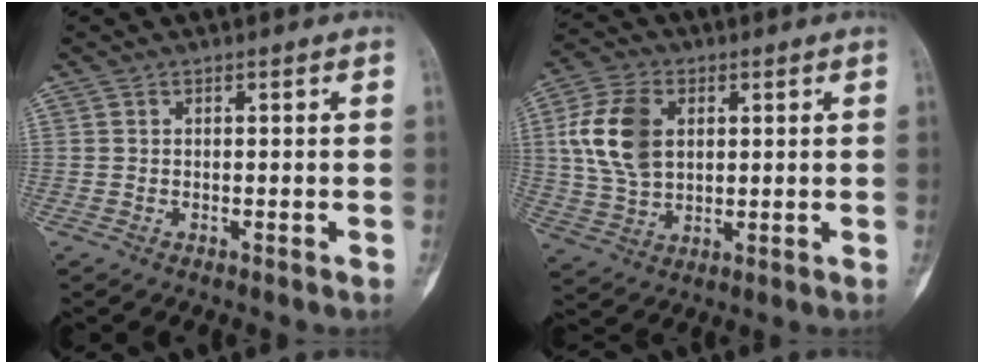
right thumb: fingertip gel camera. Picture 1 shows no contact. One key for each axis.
{"total": 12.4, "fx": 2.7, "fy": 8.3, "fz": 8.8, "tx": -0.163, "ty": 0.002, "tz": 0.054}